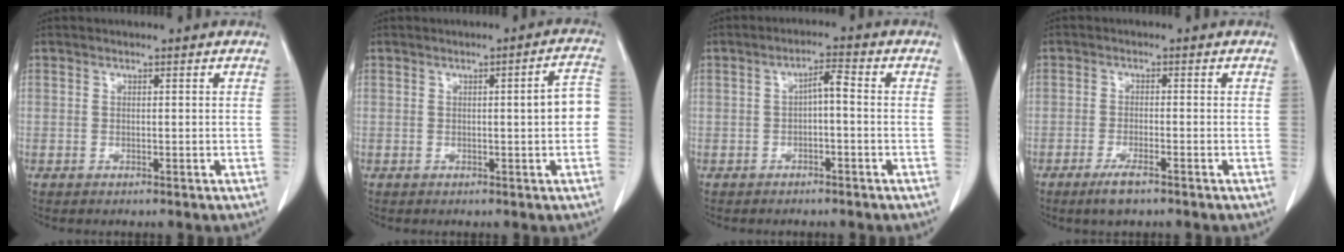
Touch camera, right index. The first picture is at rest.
{"total": 4.8, "force": [-0.3, 0.3, 4.7], "torque": [-0.057, 0.011, -0.006]}
{"total": 2.9, "force": [-0.4, 0.6, 2.8], "torque": [-0.047, 0.012, -0.006]}
{"total": 3.5, "force": [-2.4, 0.5, 2.5], "torque": [-0.053, -0.006, -0.044]}